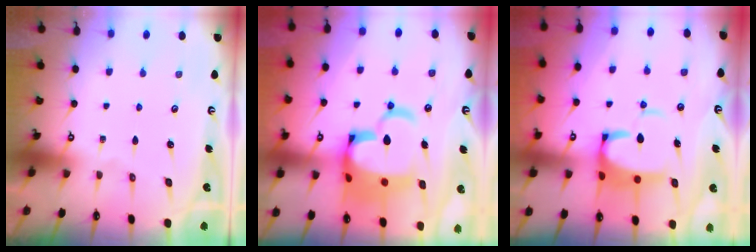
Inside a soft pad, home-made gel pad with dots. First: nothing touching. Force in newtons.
{"total": 15.9, "press": 15.8, "slide": 2.2}
{"total": 7.3, "press": 7.2, "slide": 1.4}